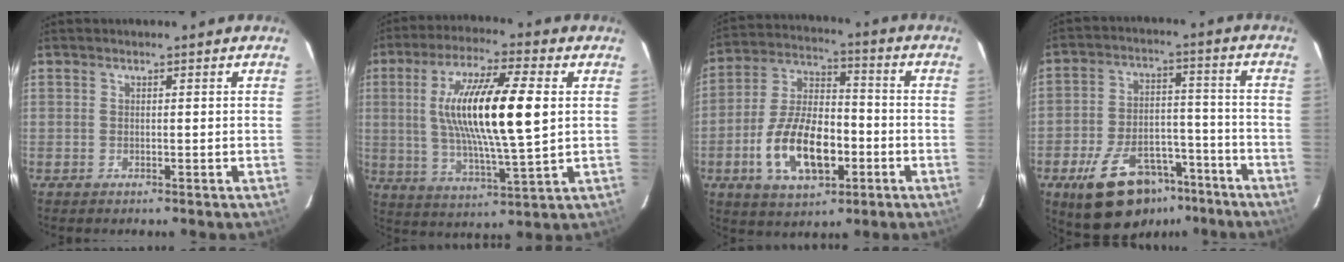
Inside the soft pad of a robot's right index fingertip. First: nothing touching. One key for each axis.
{"total": 17.8, "fx": 2.9, "fy": 3.2, "fz": 17.3, "tx": -0.317, "ty": 0.001, "tz": 0.052}
{"total": 15.7, "fx": -5.1, "fy": 8.1, "fz": 12.4, "tx": -0.251, "ty": 0.009, "tz": -0.080}
{"total": 17.2, "fx": -11.0, "fy": 9.1, "fz": 9.6, "tx": -0.187, "ty": 0.009, "tz": -0.158}